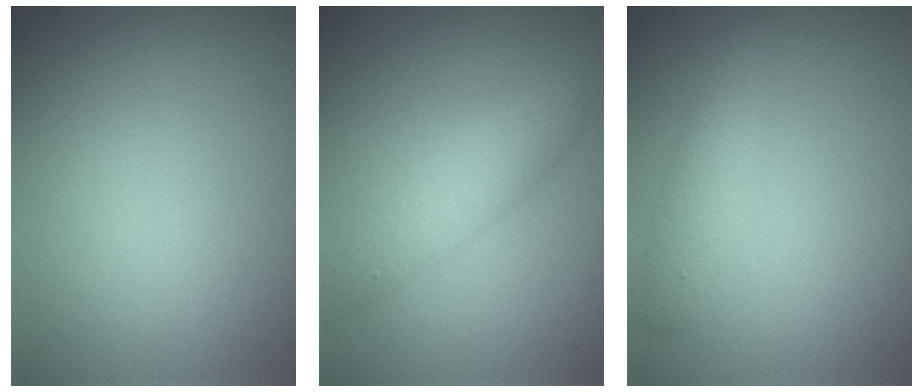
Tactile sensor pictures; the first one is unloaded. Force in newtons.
{"total": 3.4, "press": 3.4, "slide": 0.1}
{"total": 2.8, "press": 2.8, "slide": 0.1}